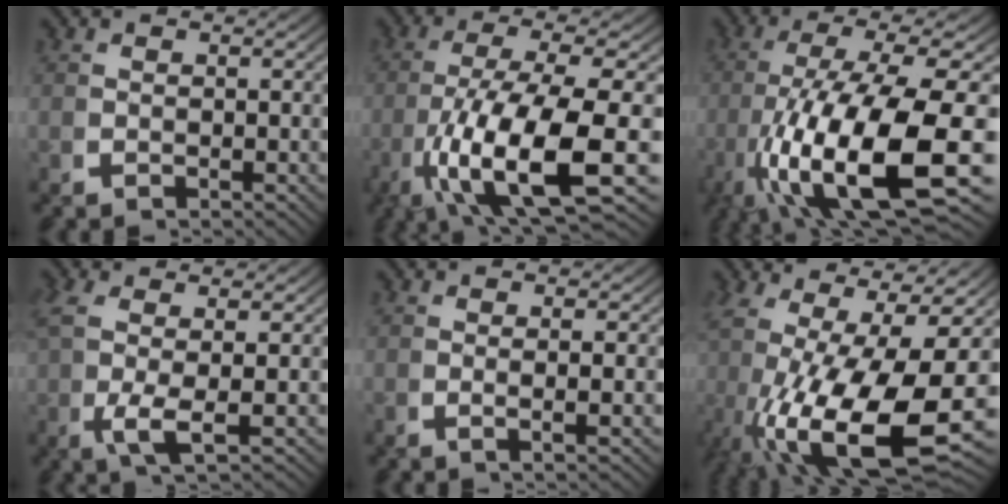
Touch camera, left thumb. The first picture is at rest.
{"total": 14.9, "force": [-3.4, 6.6, 12.9], "torque": [-0.283, -0.061, -0.012]}
{"total": 18.5, "force": [-4.2, 9.1, 15.5], "torque": [-0.328, -0.077, -0.010]}
{"total": 4.4, "force": [0.5, 1.2, 4.2], "torque": [-0.107, -0.014, 0.016]}
{"total": 1.9, "force": [0.3, -0.2, 1.8], "torque": [-0.040, 0.000, 0.004]}
{"total": 17.2, "force": [-2.7, 8.8, 14.5], "torque": [-0.276, -0.069, 0.003]}